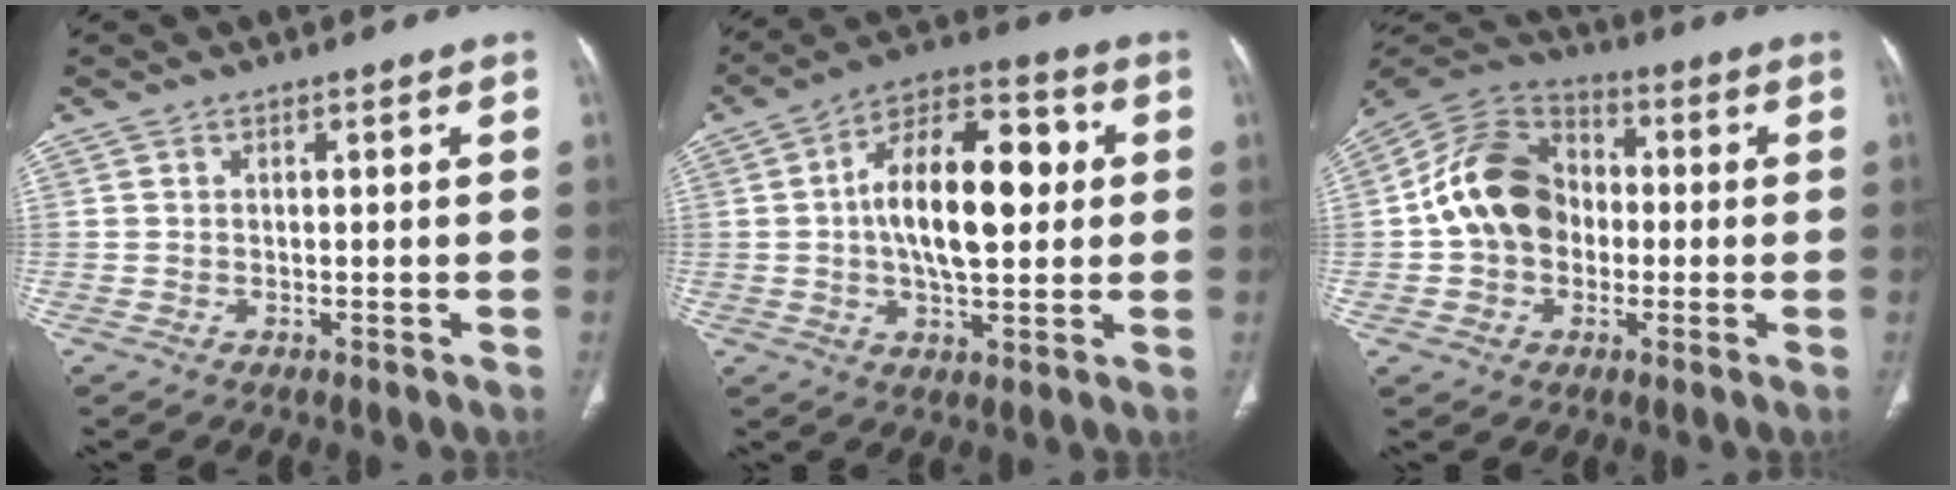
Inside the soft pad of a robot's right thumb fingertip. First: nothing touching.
{"total": 17.1, "force": [1.7, 8.3, 14.9], "torque": [-0.232, 0.024, 0.021]}
{"total": 14.9, "force": [-0.5, 11.6, 9.3], "torque": [-0.149, 0.034, -0.021]}